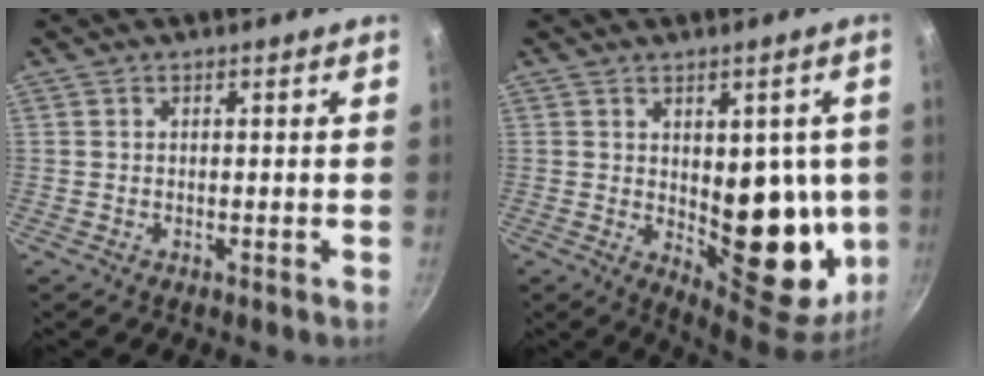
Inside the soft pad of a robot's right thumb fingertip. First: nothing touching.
{"total": 18.4, "force": [-0.2, 9.8, 15.6], "torque": [-0.128, -0.027, 0.015]}